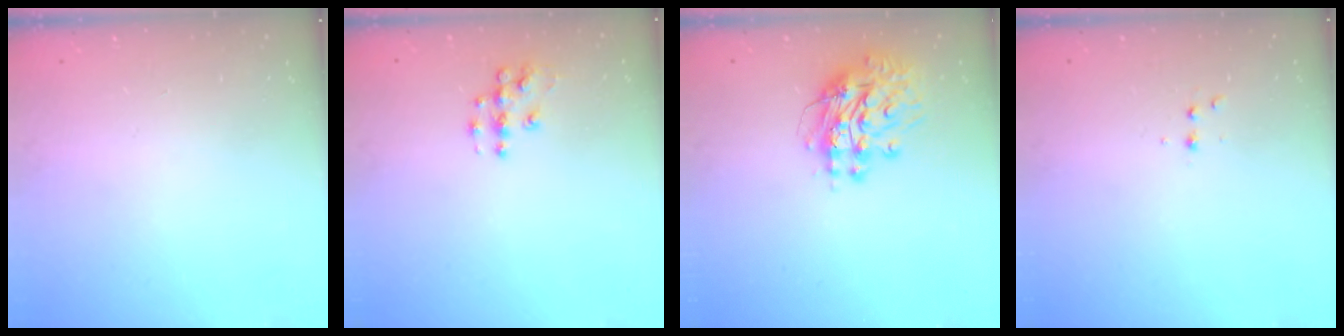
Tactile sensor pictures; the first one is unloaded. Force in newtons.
{"total": 7.5, "press": 7.5, "slide": 0.4}
{"total": 12.5, "press": 12.4, "slide": 1.2}
{"total": 2.9, "press": 2.7, "slide": 1.1}